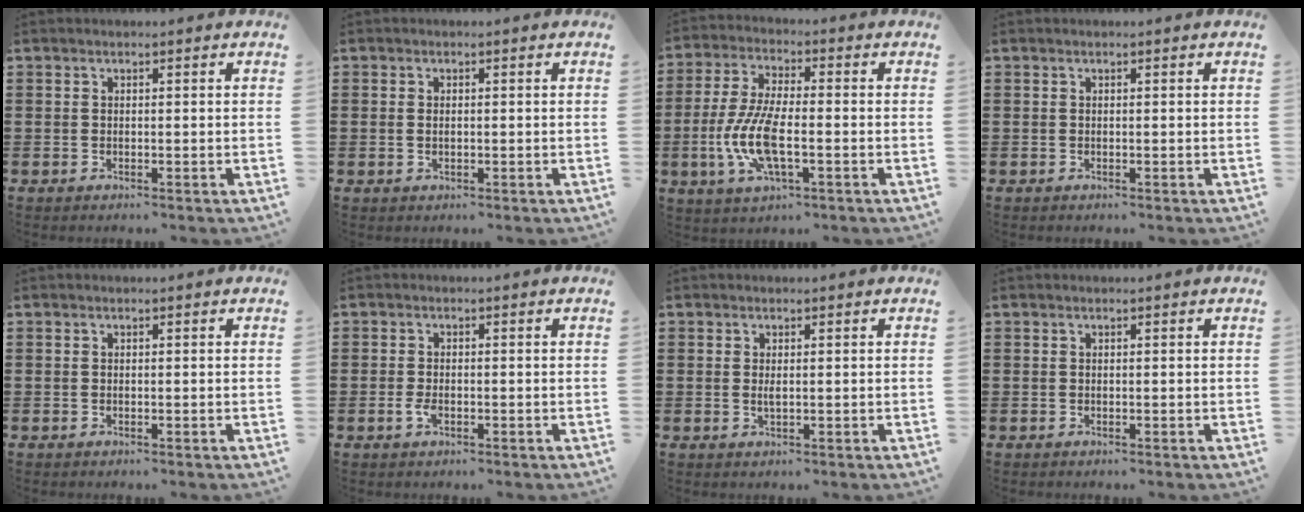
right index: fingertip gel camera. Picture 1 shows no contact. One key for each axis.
{"total": 1.1, "fx": 0.0, "fy": 0.5, "fz": 1.0, "tx": -0.022, "ty": 0.002, "tz": 0.000}
{"total": 9.8, "fx": -2.6, "fy": 3.6, "fz": 8.8, "tx": -0.201, "ty": -0.014, "tz": -0.051}
{"total": 0.0}
{"total": 0.0}
{"total": 2.0, "fx": -0.6, "fy": 0.9, "fz": 1.6, "tx": -0.047, "ty": -0.009, "tz": -0.015}
{"total": 1.3, "fx": 0.2, "fy": 0.3, "fz": 1.3, "tx": -0.026, "ty": -0.001, "tz": 0.004}
{"total": 0.0}